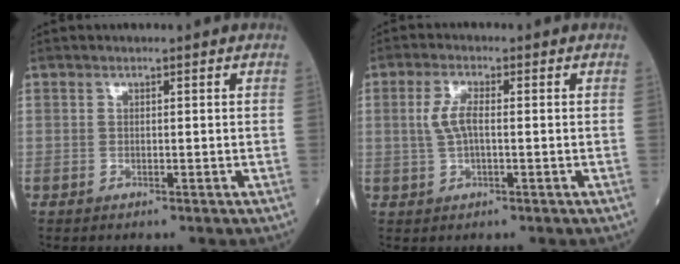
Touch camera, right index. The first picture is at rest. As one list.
[{"total": 3.7, "force": [0.2, 1.2, 3.5], "torque": [-0.081, 0.008, 0.004]}]